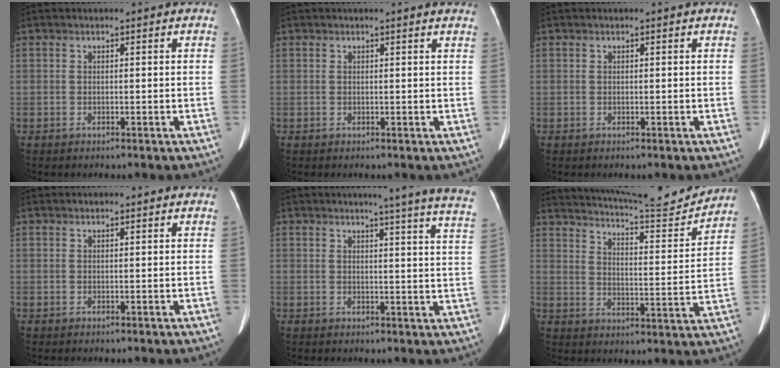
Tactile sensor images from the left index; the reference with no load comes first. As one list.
[{"total": 3.4, "force": [3.3, 0.1, 1.1], "torque": [-0.015, 0.007, 0.024]}, {"total": 0.0}, {"total": 2.0, "force": [1.9, 0.4, 0.6], "torque": [-0.010, 0.024, 0.025]}, {"total": 14.2, "force": [12.6, -1.4, 6.4], "torque": [-0.080, -0.074, 0.125]}, {"total": 17.9, "force": [17.2, 0.0, 4.8], "torque": [-0.088, -0.052, 0.239]}]